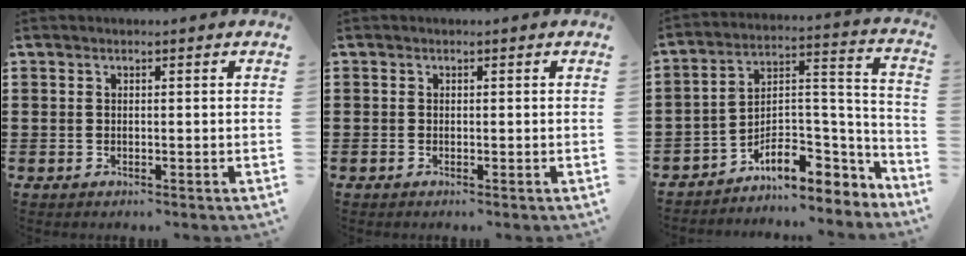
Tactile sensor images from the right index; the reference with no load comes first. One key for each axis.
{"total": 0.0}
{"total": 7.5, "fx": -5.1, "fy": 4.1, "fz": 3.6, "tx": -0.067, "ty": -0.006, "tz": -0.092}